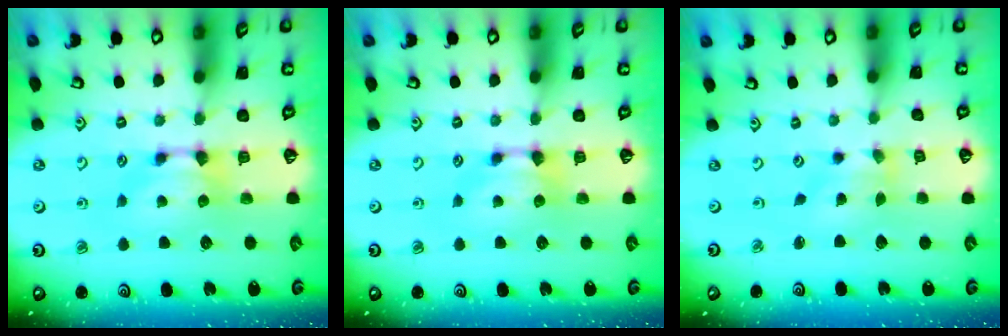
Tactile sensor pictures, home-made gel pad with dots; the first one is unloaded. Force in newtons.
{"total": 0.0}
{"total": 1.6, "press": 0.9, "slide": 1.4}